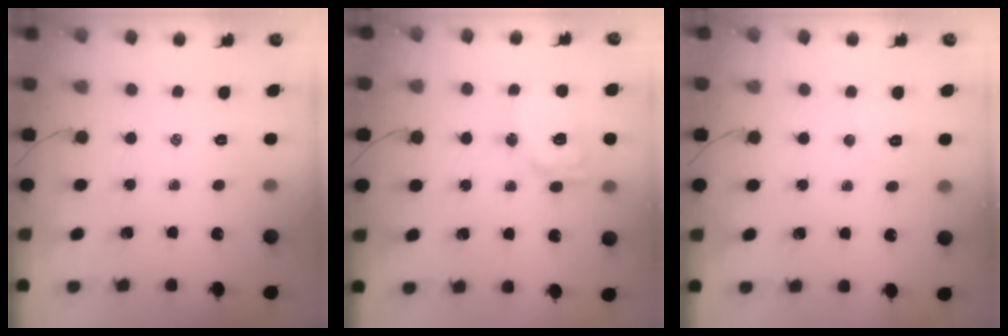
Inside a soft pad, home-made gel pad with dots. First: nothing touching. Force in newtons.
{"total": 14.3, "press": 14.1, "slide": 2.6}
{"total": 3.3, "press": 3.2, "slide": 0.9}